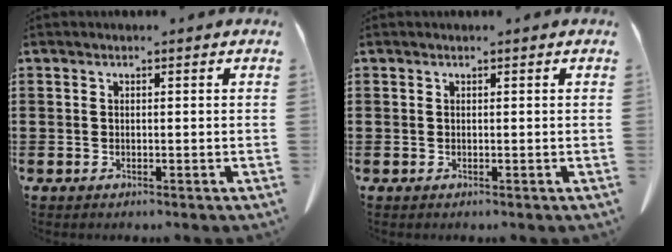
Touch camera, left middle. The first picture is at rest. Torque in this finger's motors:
{"motor_torque": [0.08, 0.00, -0.04, 0.00]}